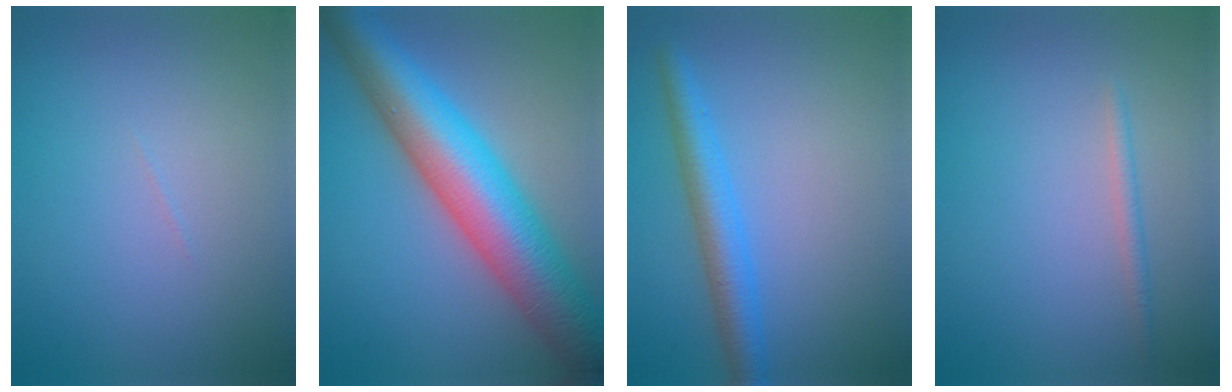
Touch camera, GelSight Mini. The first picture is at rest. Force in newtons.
{"total": 11.0, "press": 10.9, "slide": 0.3}
{"total": 3.6, "press": 3.6, "slide": 0.3}
{"total": 1.1, "press": 1.1, "slide": 0.0}